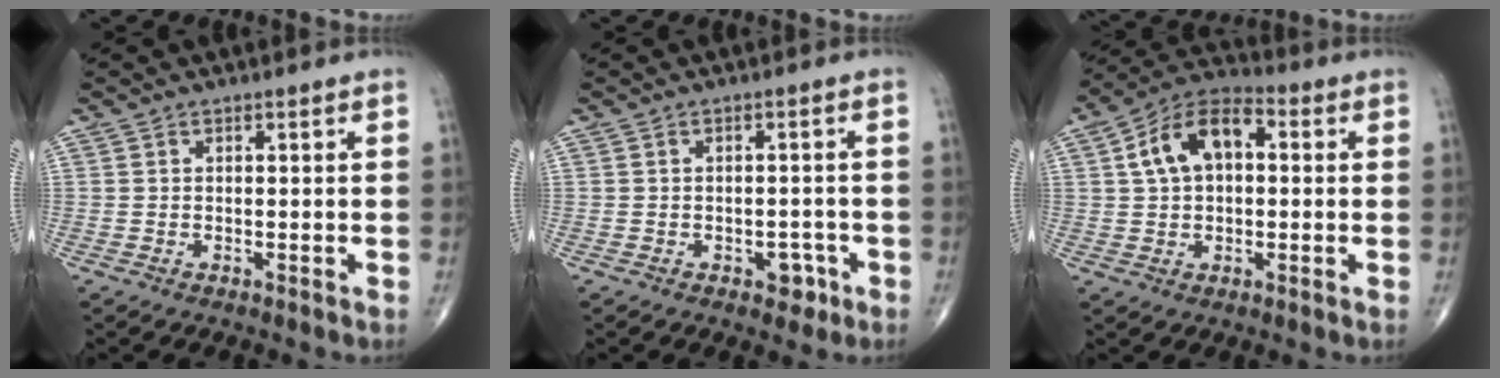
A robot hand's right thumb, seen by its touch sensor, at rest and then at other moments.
{"total": 3.2, "force": [-1.6, 2.1, 1.8], "torque": [-0.006, 0.010, -0.018]}
{"total": 12.0, "force": [2.3, 7.4, 9.2], "torque": [-0.156, 0.031, 0.029]}